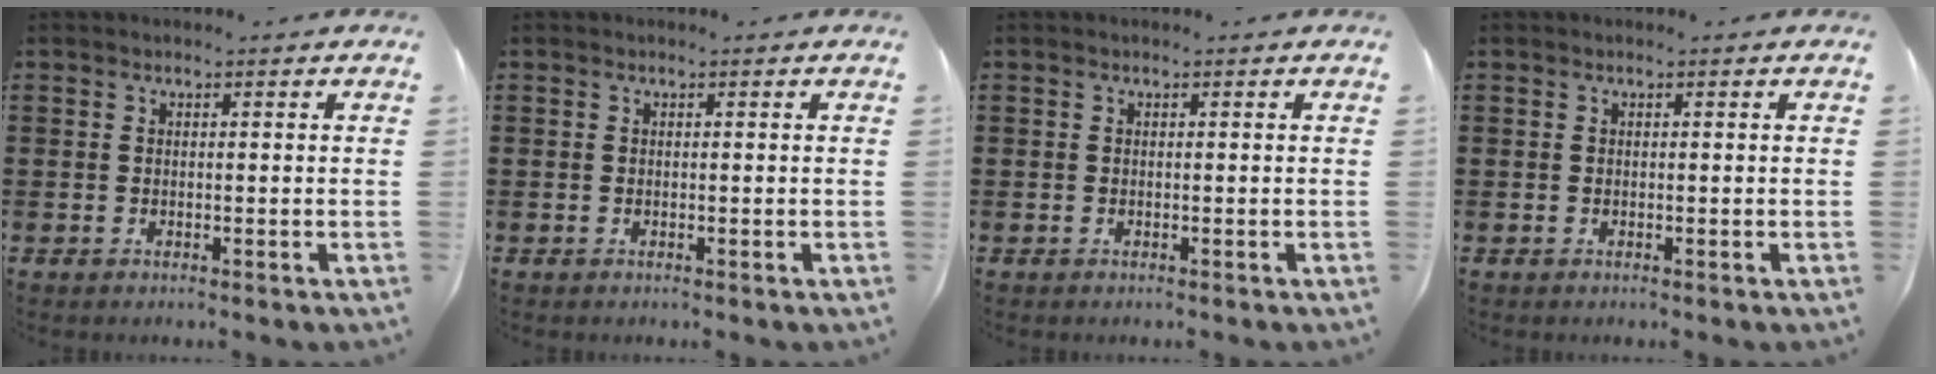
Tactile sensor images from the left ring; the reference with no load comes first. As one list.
[{"total": 0.0}, {"total": 0.0}, {"total": 0.0}]